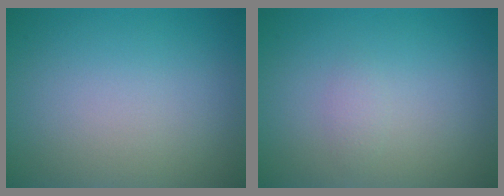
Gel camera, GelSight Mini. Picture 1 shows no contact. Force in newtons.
{"total": 0.8, "press": 0.8, "slide": 0.0}